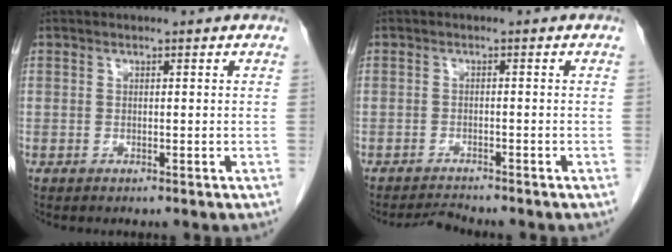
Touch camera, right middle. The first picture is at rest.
{"total": 2.2, "force": [-2.2, -0.5, -0.2], "torque": [0.000, -0.015, -0.035]}